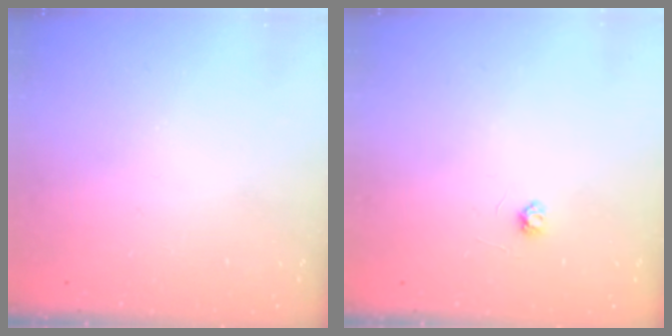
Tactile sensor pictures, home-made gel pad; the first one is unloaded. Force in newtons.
{"total": 2.6, "press": 2.6, "slide": 0.3}